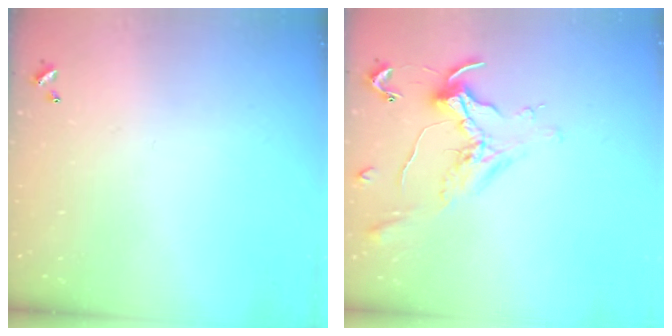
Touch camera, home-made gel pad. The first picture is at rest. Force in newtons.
{"total": 1.1, "press": 1.0, "slide": 0.4}